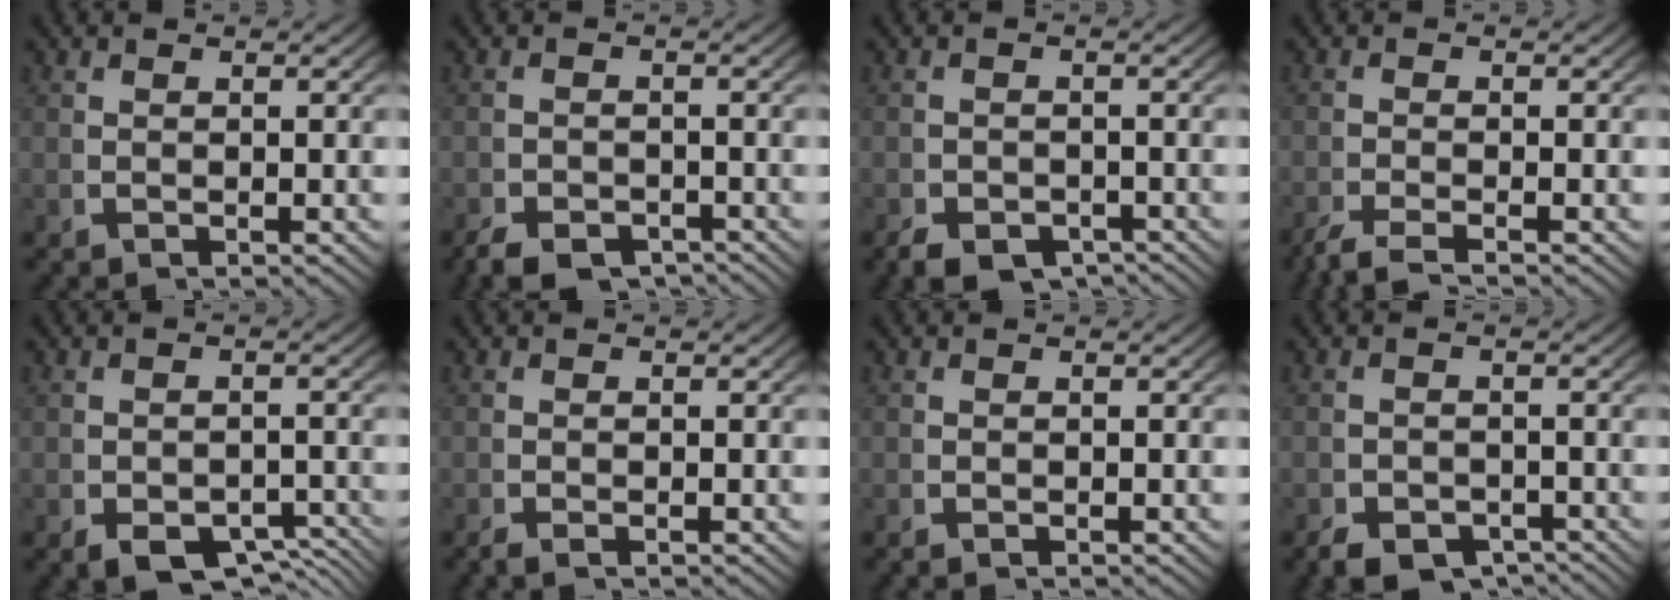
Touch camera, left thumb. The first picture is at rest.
{"total": 3.3, "force": [-2.9, 1.3, 0.9], "torque": [-0.008, -0.017, -0.047]}
{"total": 3.8, "force": [-3.0, 1.9, 1.3], "torque": [-0.012, -0.022, -0.045]}
{"total": 3.2, "force": [-2.8, 0.8, 1.3], "torque": [-0.025, -0.013, -0.045]}
{"total": 4.6, "force": [-2.5, 2.8, 2.7], "torque": [-0.039, -0.024, -0.034]}
{"total": 0.6, "force": [-0.6, 0.1, 0.2], "torque": [-0.003, -0.004, -0.011]}
{"total": 0.0}
{"total": 4.3, "force": [-3.4, 2.2, 1.4], "torque": [-0.013, -0.025, -0.051]}